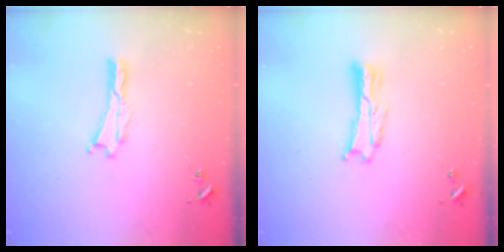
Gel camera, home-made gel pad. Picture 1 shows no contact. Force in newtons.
{"total": 1.0, "press": 1.0, "slide": 0.2}